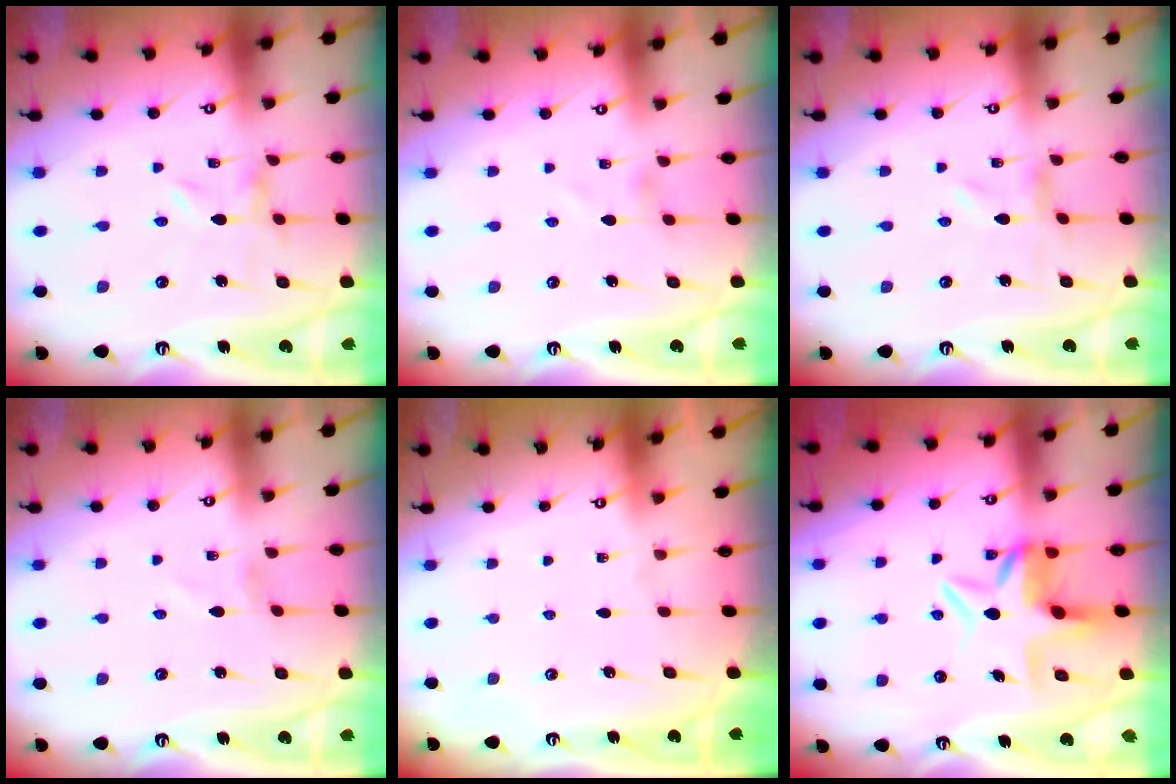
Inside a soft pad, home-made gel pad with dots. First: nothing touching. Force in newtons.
{"total": 0.6, "press": 0.6, "slide": 0.1}
{"total": 0.0}
{"total": 1.2, "press": 1.2, "slide": 0.1}
{"total": 0.0}
{"total": 7.0, "press": 6.5, "slide": 2.4}